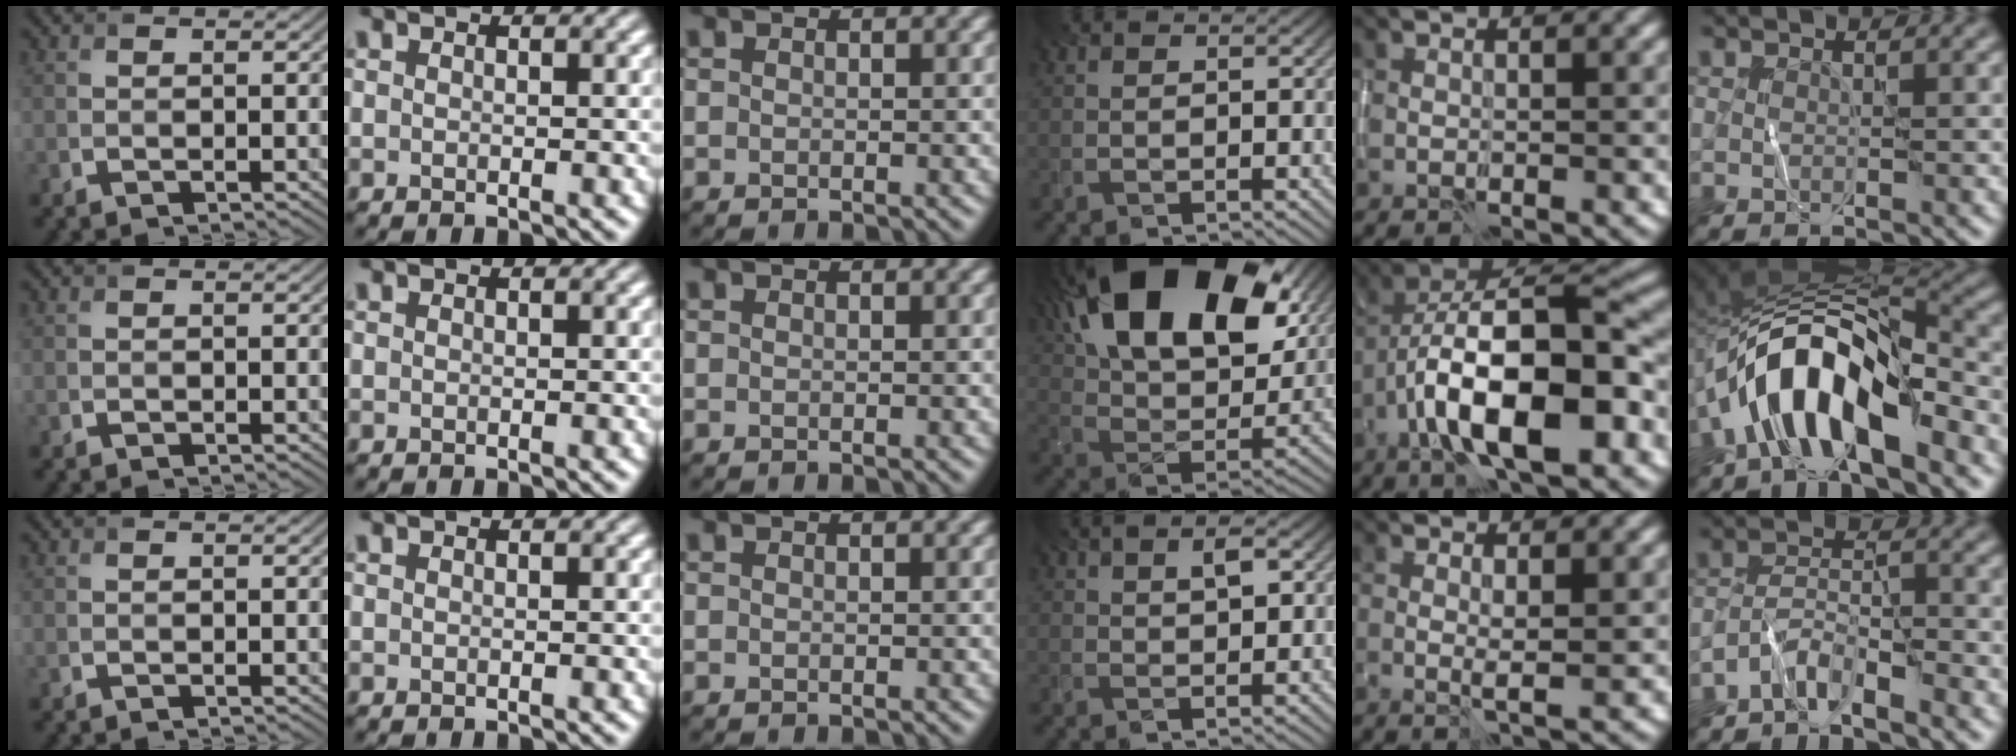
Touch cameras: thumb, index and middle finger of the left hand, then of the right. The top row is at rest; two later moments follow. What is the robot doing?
{"motion": "wipe", "object": "whiteboard"}